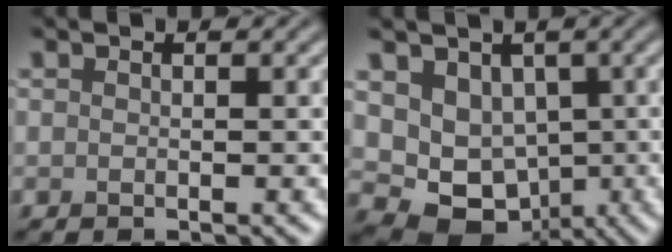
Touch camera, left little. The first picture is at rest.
{"total": 6.7, "force": [0.0, 5.8, 3.4], "torque": [-0.053, -0.012, -0.001]}